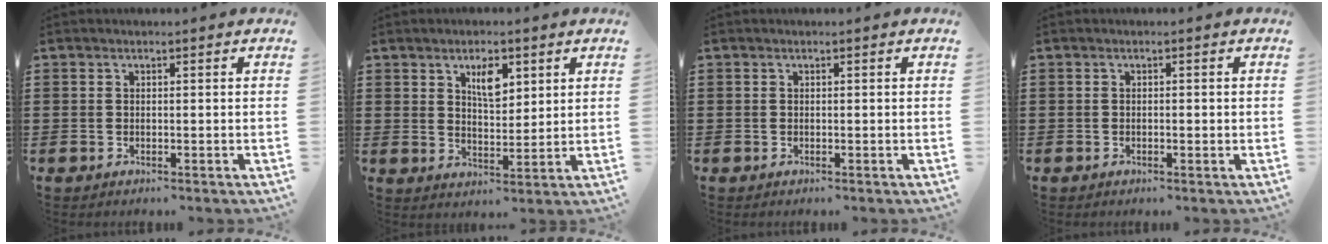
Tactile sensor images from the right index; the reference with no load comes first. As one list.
[{"total": 4.9, "force": [2.6, 2.2, 3.5], "torque": [-0.062, 0.001, 0.041]}, {"total": 0.0}, {"total": 0.7, "force": [-0.2, 0.2, 0.6], "torque": [-0.012, -0.003, -0.004]}]